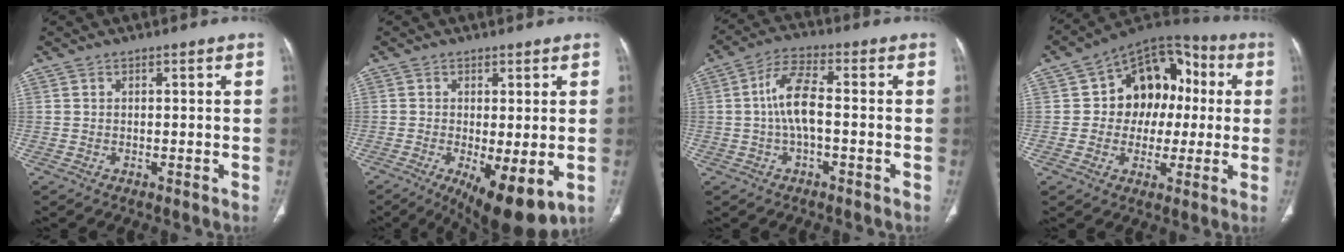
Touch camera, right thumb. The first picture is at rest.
{"total": 11.5, "force": [-3.6, 4.0, 10.1], "torque": [-0.152, -0.022, -0.043]}
{"total": 7.7, "force": [-0.5, 2.9, 7.1], "torque": [-0.154, 0.022, -0.015]}
{"total": 16.0, "force": [1.3, 12.2, 10.2], "torque": [-0.086, 0.033, 0.012]}